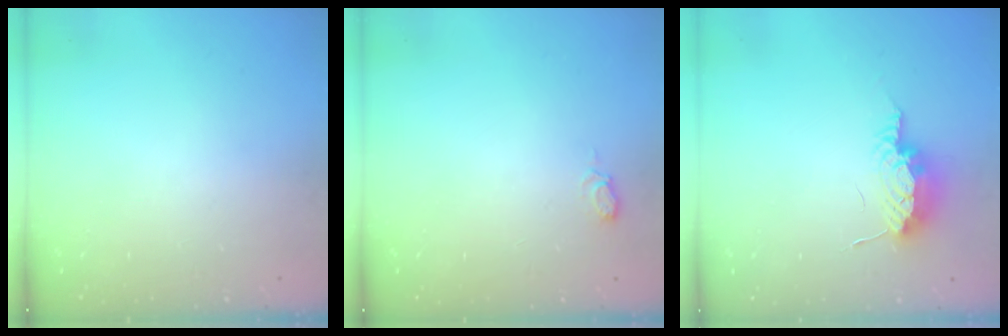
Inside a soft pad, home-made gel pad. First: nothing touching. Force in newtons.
{"total": 6.5, "press": 6.3, "slide": 1.6}
{"total": 10.5, "press": 9.2, "slide": 5.2}